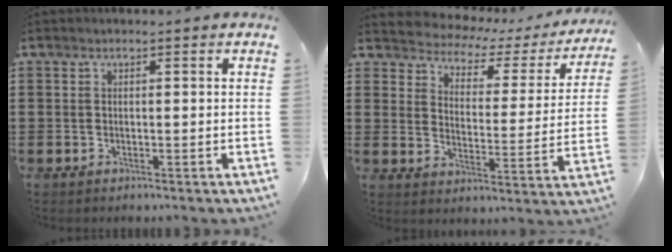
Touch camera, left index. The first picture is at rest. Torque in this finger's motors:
{"motor_torque": [2.14, 0.00, 0.06, -0.01]}